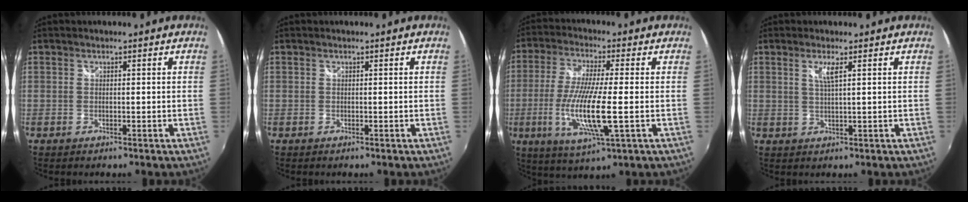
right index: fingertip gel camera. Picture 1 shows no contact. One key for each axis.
{"total": 0.0}
{"total": 13.4, "fx": -2.9, "fy": 1.7, "fz": 13.0, "tx": -0.260, "ty": -0.022, "tz": -0.052}
{"total": 2.6, "fx": 1.1, "fy": -0.1, "fz": 2.3, "tx": -0.045, "ty": -0.003, "tz": 0.021}